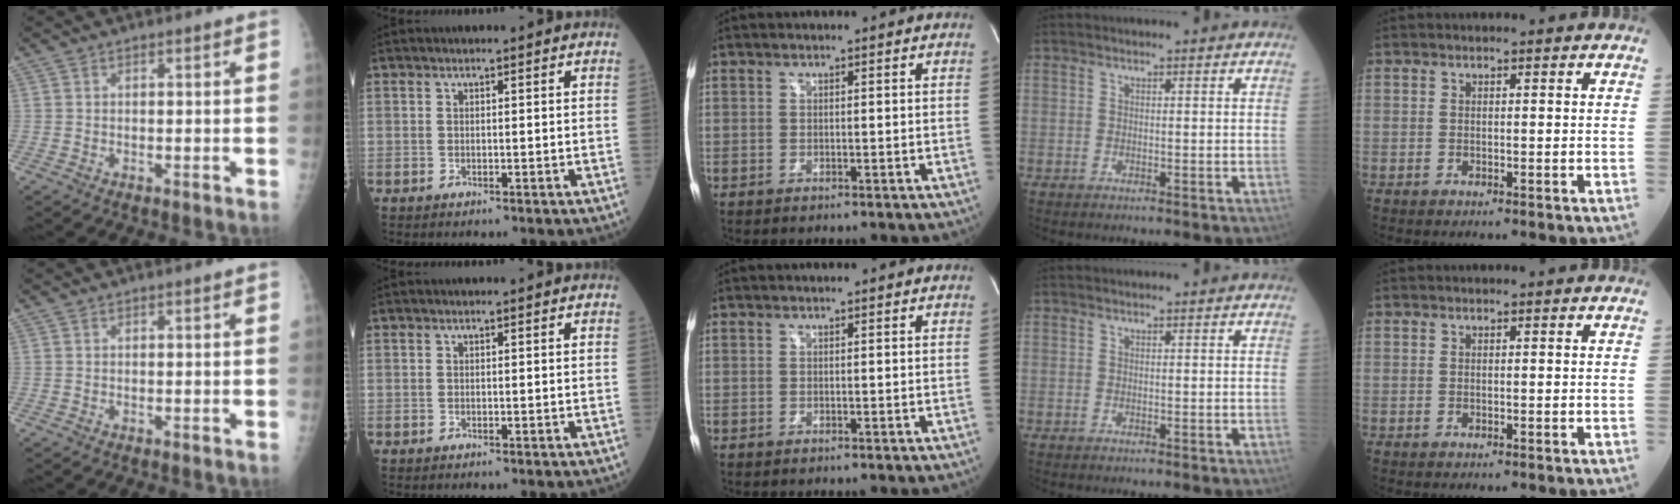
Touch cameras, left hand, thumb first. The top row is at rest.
{}